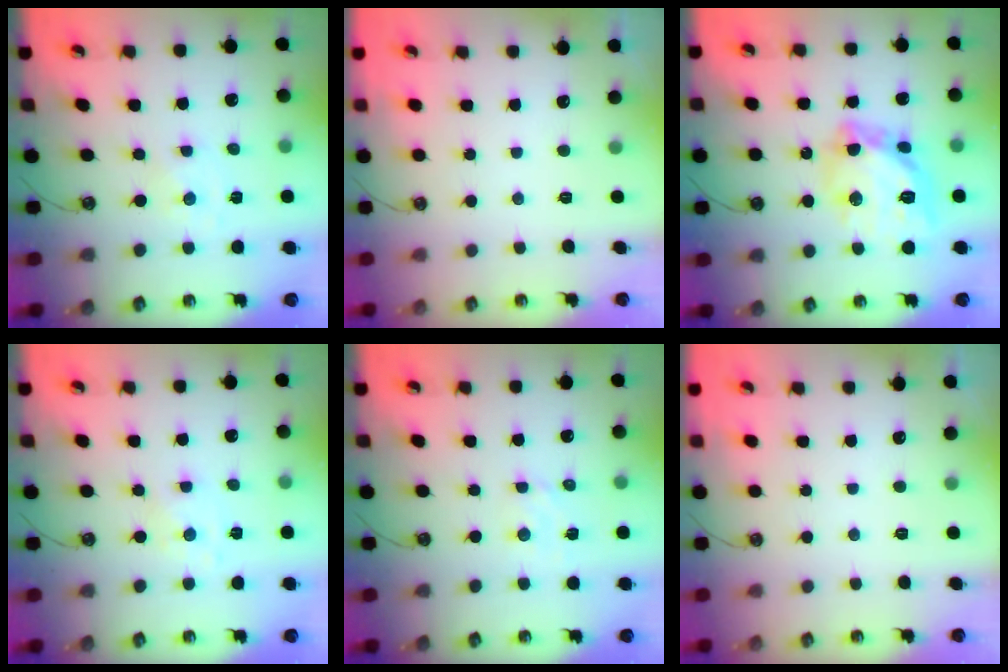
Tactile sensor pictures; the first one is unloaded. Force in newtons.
{"total": 0.0}
{"total": 17.7, "press": 17.6, "slide": 1.7}
{"total": 2.0, "press": 2.0, "slide": 0.3}
{"total": 1.8, "press": 1.8, "slide": 0.3}
{"total": 0.0}